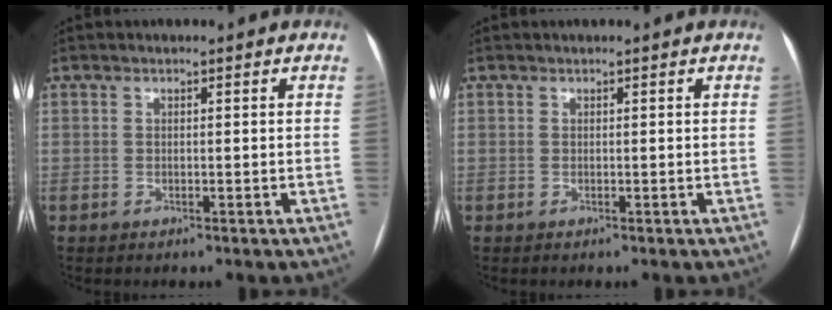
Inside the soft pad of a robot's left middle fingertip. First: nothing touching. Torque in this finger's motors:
{"motor_torque": [-0.02, 0.04, 0.00, 0.00]}